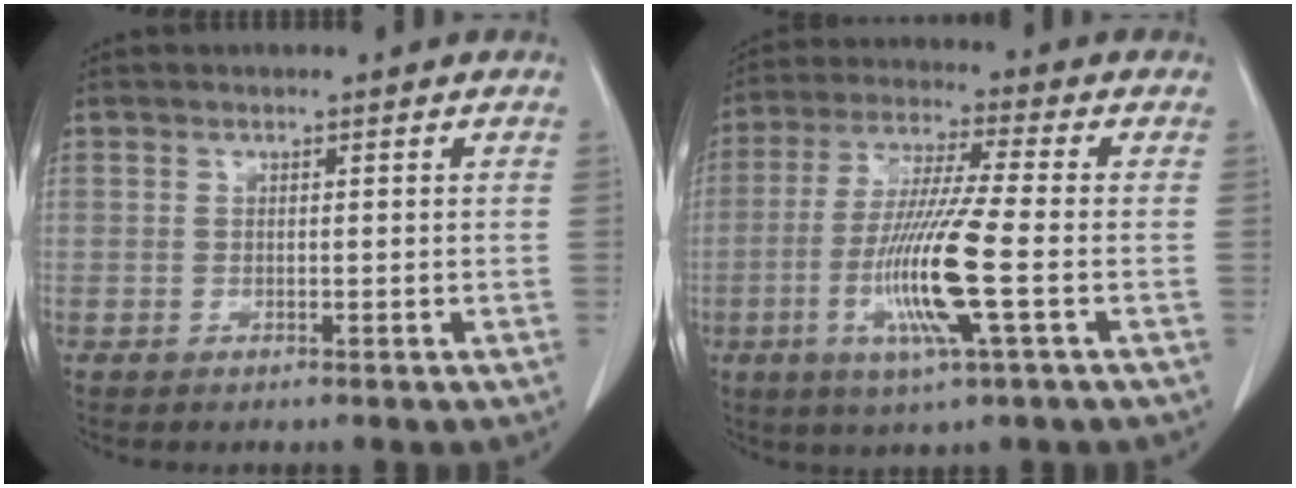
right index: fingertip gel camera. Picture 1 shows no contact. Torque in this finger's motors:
{"motor_torque": [1.85, -0.29, 1.04, 0.19]}